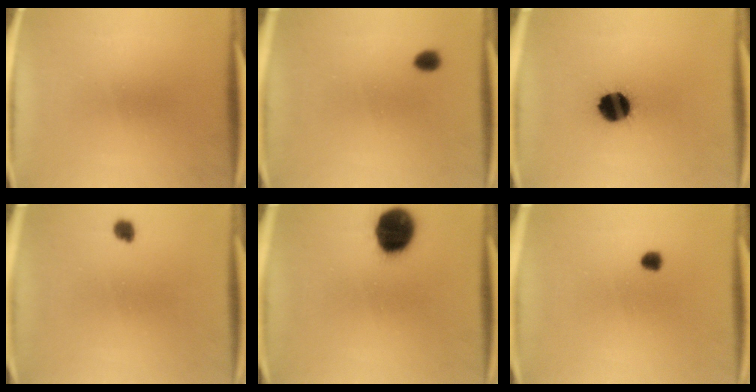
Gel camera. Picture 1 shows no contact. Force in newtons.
{"total": 2.1}
{"total": 11.2}
{"total": 1.8}
{"total": 13.9}
{"total": 2.3}